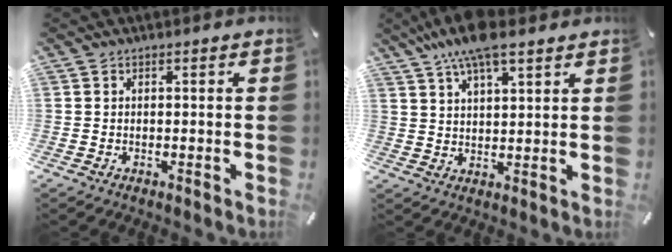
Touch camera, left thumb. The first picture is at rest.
{"total": 9.6, "force": [6.8, 3.2, 5.8], "torque": [-0.119, -0.021, 0.125]}